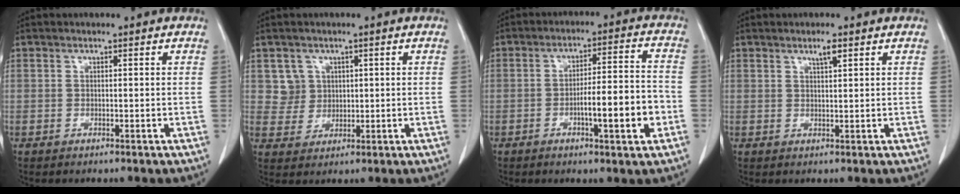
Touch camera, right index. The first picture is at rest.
{"total": 4.0, "force": [1.4, 3.7, 0.0], "torque": [0.007, 0.008, 0.030]}
{"total": 9.7, "force": [-3.2, 1.0, 9.1], "torque": [-0.141, 0.010, -0.048]}
{"total": 1.8, "force": [1.2, 0.1, 1.3], "torque": [-0.027, -0.001, 0.021]}